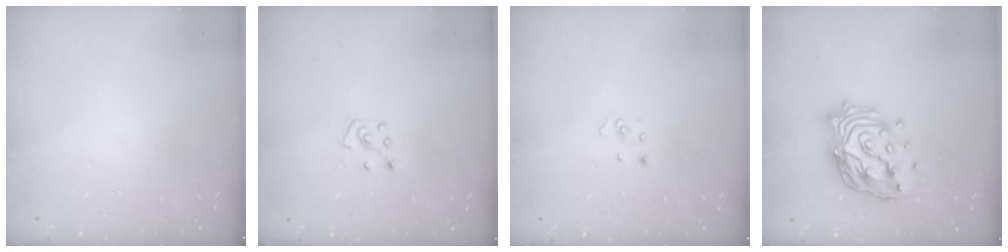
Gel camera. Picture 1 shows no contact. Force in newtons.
{"total": 5.0, "press": 5.0, "slide": 0.4}
{"total": 2.2, "press": 2.2, "slide": 0.2}
{"total": 16.7, "press": 16.7, "slide": 1.5}